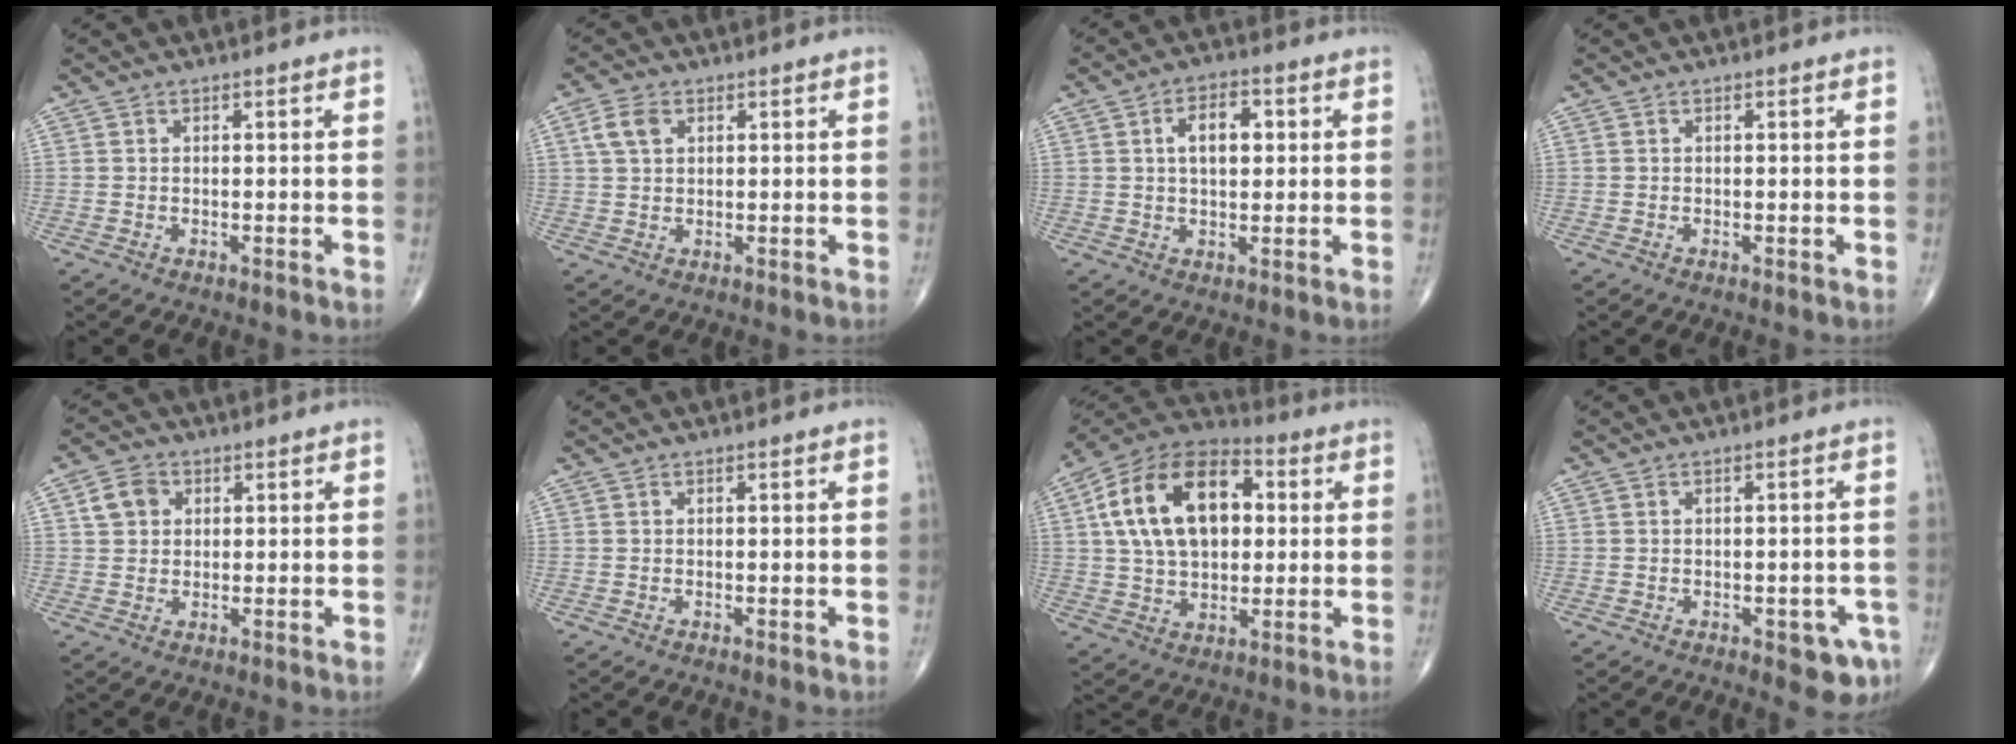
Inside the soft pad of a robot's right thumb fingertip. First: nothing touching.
{"total": 4.3, "force": [1.6, 2.8, 2.8], "torque": [-0.058, 0.005, 0.031]}
{"total": 7.1, "force": [1.5, 4.0, 5.7], "torque": [-0.079, 0.007, 0.022]}
{"total": 0.0}
{"total": 4.8, "force": [1.4, 3.9, 2.4], "torque": [-0.032, 0.003, 0.022]}
{"total": 0.0}
{"total": 21.1, "force": [4.2, 13.0, 16.1], "torque": [-0.262, 0.017, 0.066]}
{"total": 5.7, "force": [-2.6, 2.5, 4.4], "torque": [-0.035, 0.007, -0.025]}